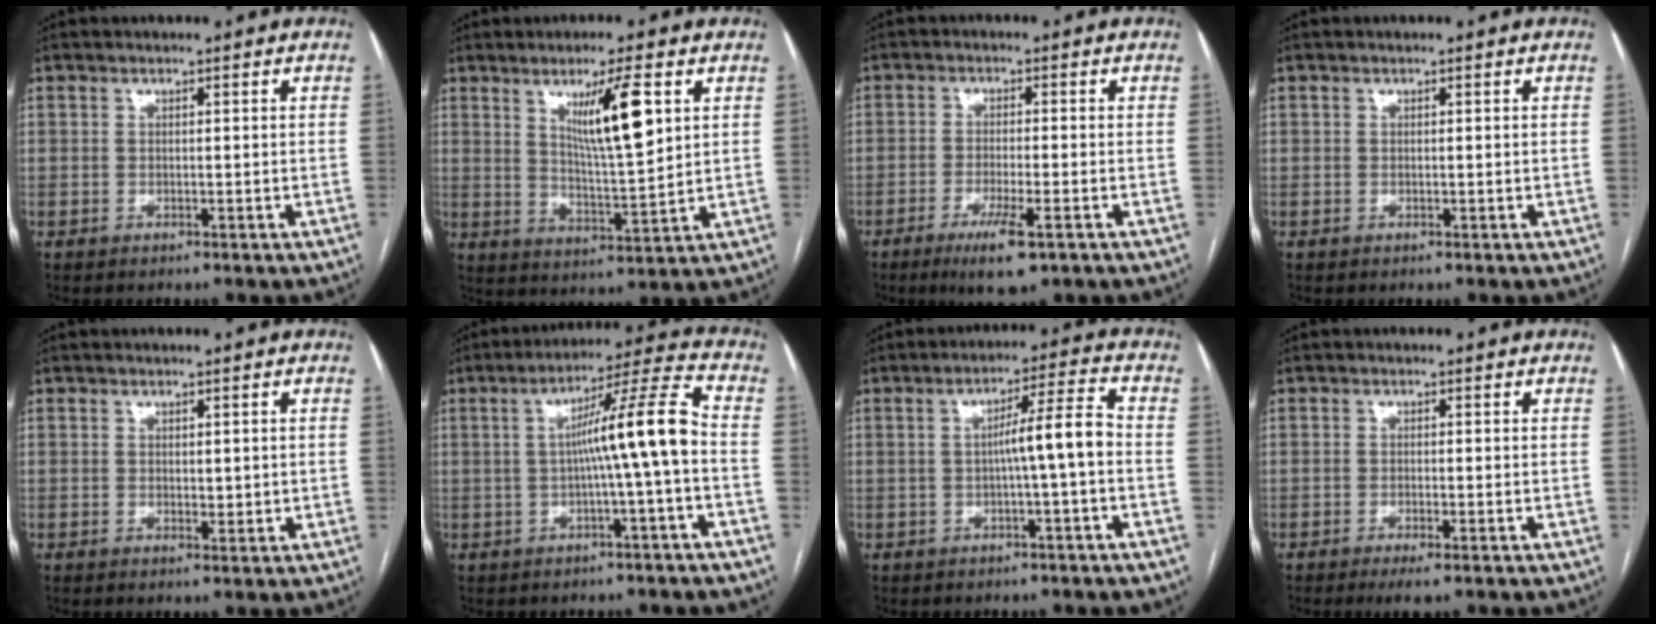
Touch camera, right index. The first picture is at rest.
{"total": 9.5, "force": [3.9, 0.7, 8.7], "torque": [-0.150, -0.011, 0.071]}
{"total": 6.6, "force": [-3.7, 0.8, 5.4], "torque": [-0.102, -0.015, -0.057]}
{"total": 0.0}
{"total": 1.4, "force": [0.2, 0.9, 1.1], "torque": [-0.015, -0.004, 0.008]}
{"total": 9.9, "force": [-0.8, -1.1, 9.8], "torque": [-0.155, 0.023, -0.010]}
{"total": 6.3, "force": [-0.8, -0.4, 6.2], "torque": [-0.098, 0.017, -0.008]}
{"total": 2.5, "force": [-1.5, 0.3, 2.0], "torque": [-0.033, -0.005, -0.022]}